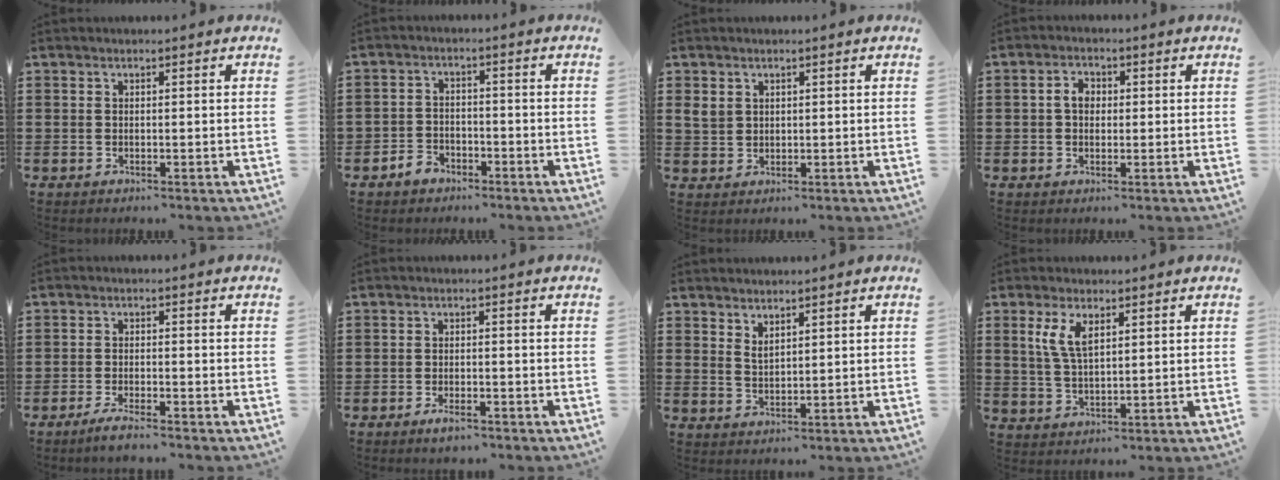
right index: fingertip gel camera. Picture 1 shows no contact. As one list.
[{"total": 2.8, "force": [-2.2, 1.6, 0.4], "torque": [-0.015, 0.008, -0.047]}, {"total": 2.7, "force": [1.2, 2.1, 1.2], "torque": [-0.039, 0.006, 0.021]}, {"total": 3.0, "force": [0.1, 2.2, 2.1], "torque": [-0.045, 0.011, 0.000]}, {"total": 2.5, "force": [-2.2, 0.0, 1.1], "torque": [-0.020, 0.006, -0.043]}, {"total": 2.2, "force": [-1.6, 0.6, 1.3], "torque": [-0.030, 0.000, -0.033]}, {"total": 1.9, "force": [1.7, 0.7, 0.5], "torque": [-0.012, 0.004, 0.033]}, {"total": 5.2, "force": [2.1, 2.2, 4.2], "torque": [-0.091, 0.006, 0.037]}]